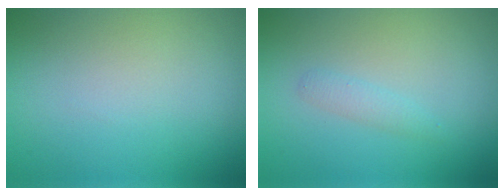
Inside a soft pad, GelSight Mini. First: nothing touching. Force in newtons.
{"total": 1.1, "press": 1.1, "slide": 0.1}